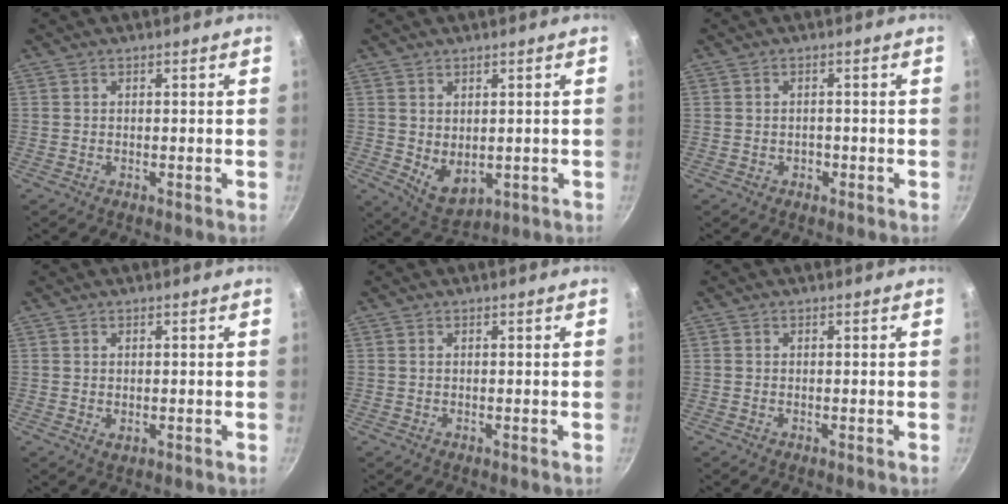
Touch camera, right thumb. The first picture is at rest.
{"total": 6.2, "force": [0.6, 4.2, 4.5], "torque": [-0.060, -0.020, 0.029]}
{"total": 1.3, "force": [-0.6, 1.1, 0.6], "torque": [-0.004, 0.005, -0.005]}
{"total": 1.1, "force": [0.1, 0.8, 0.8], "torque": [-0.012, -0.002, 0.003]}
{"total": 0.0}
{"total": 0.0}